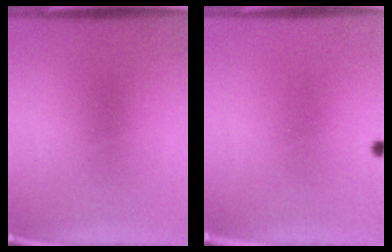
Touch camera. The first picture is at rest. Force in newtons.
{"total": 0.5}